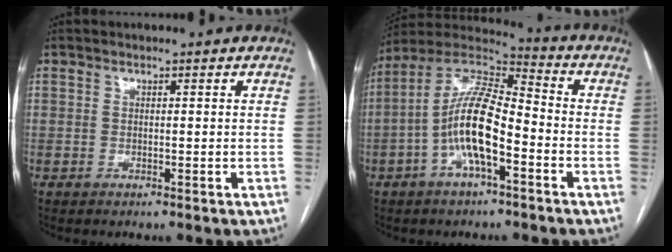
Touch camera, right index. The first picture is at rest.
{"total": 13.1, "force": [-3.8, 3.6, 12.1], "torque": [-0.242, 0.019, -0.070]}